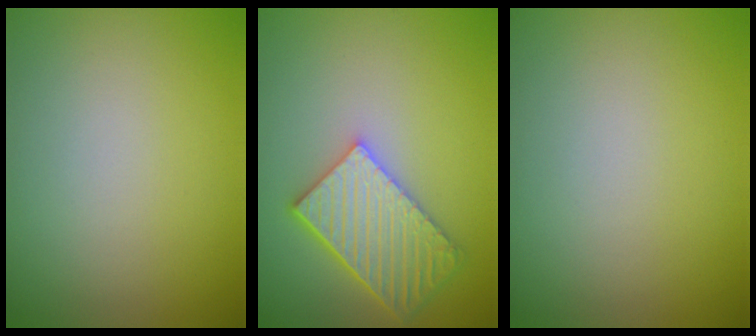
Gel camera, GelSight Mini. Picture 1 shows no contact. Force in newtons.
{"total": 5.7, "press": 4.7, "slide": 3.3}
{"total": 0.0}